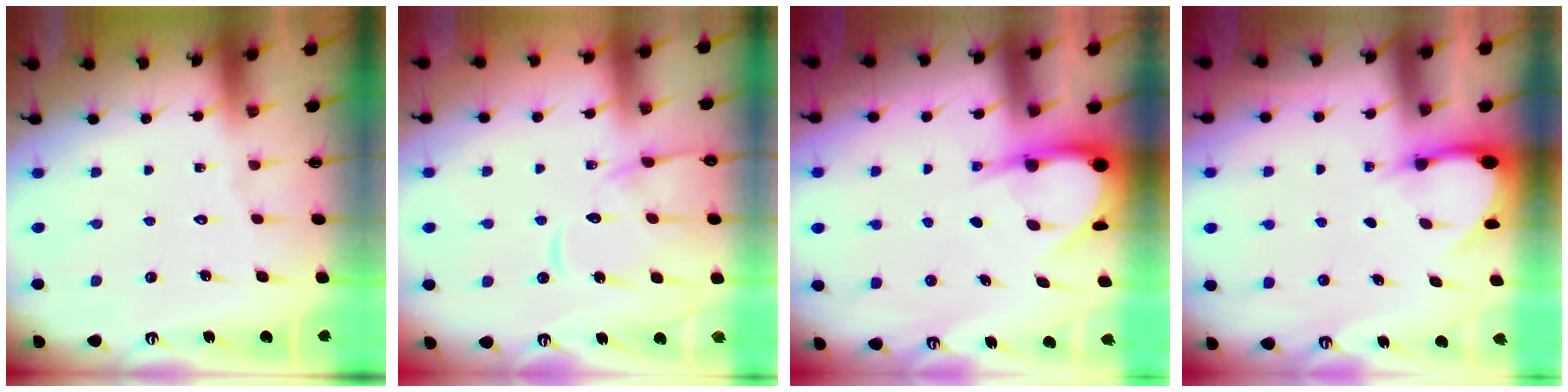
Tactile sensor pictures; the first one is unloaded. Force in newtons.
{"total": 12.7, "press": 12.7, "slide": 1.2}
{"total": 6.7, "press": 6.6, "slide": 0.8}
{"total": 3.7, "press": 3.7, "slide": 0.2}